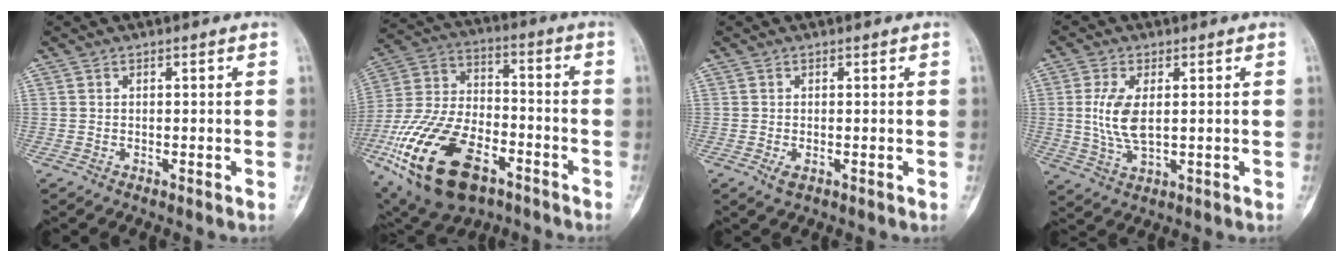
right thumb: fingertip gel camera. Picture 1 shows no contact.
{"total": 24.7, "force": [-11.3, 13.4, 17.3], "torque": [-0.362, 0.036, -0.196]}
{"total": 1.6, "force": [-0.4, 1.0, 1.2], "torque": [-0.021, -0.005, -0.007]}
{"total": 7.7, "force": [0.8, 3.8, 6.6], "torque": [-0.136, -0.008, 0.020]}